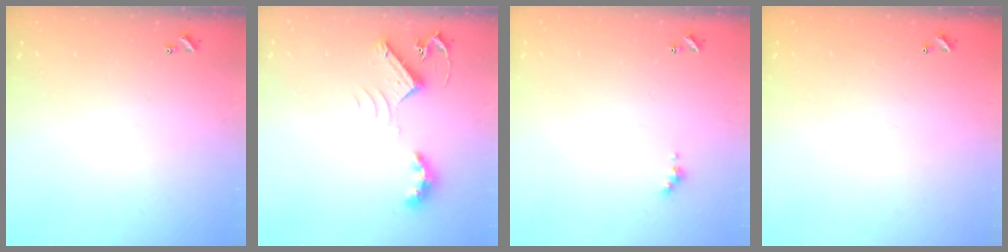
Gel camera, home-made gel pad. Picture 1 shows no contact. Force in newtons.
{"total": 8.8, "press": 8.7, "slide": 0.6}
{"total": 1.0, "press": 0.9, "slide": 0.5}
{"total": 2.9, "press": 2.9, "slide": 0.1}